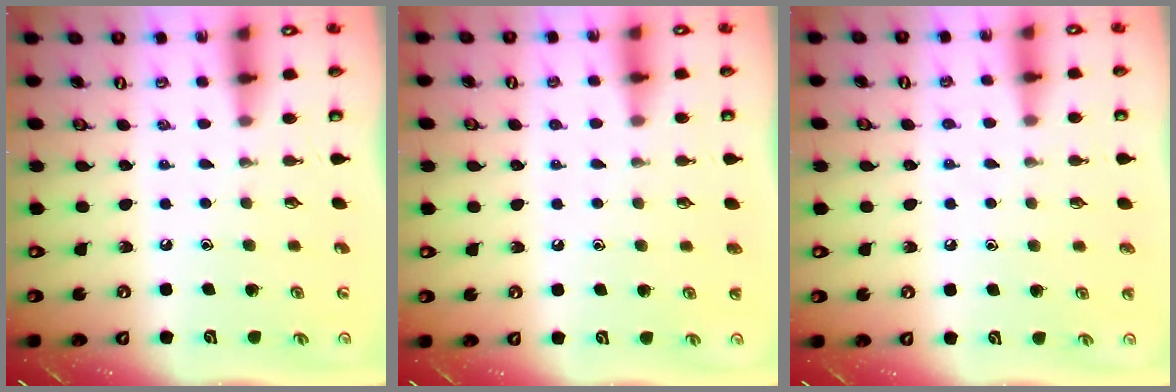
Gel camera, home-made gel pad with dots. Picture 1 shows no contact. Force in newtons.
{"total": 1.1, "press": 1.1, "slide": 0.3}
{"total": 3.7, "press": 3.7, "slide": 0.4}